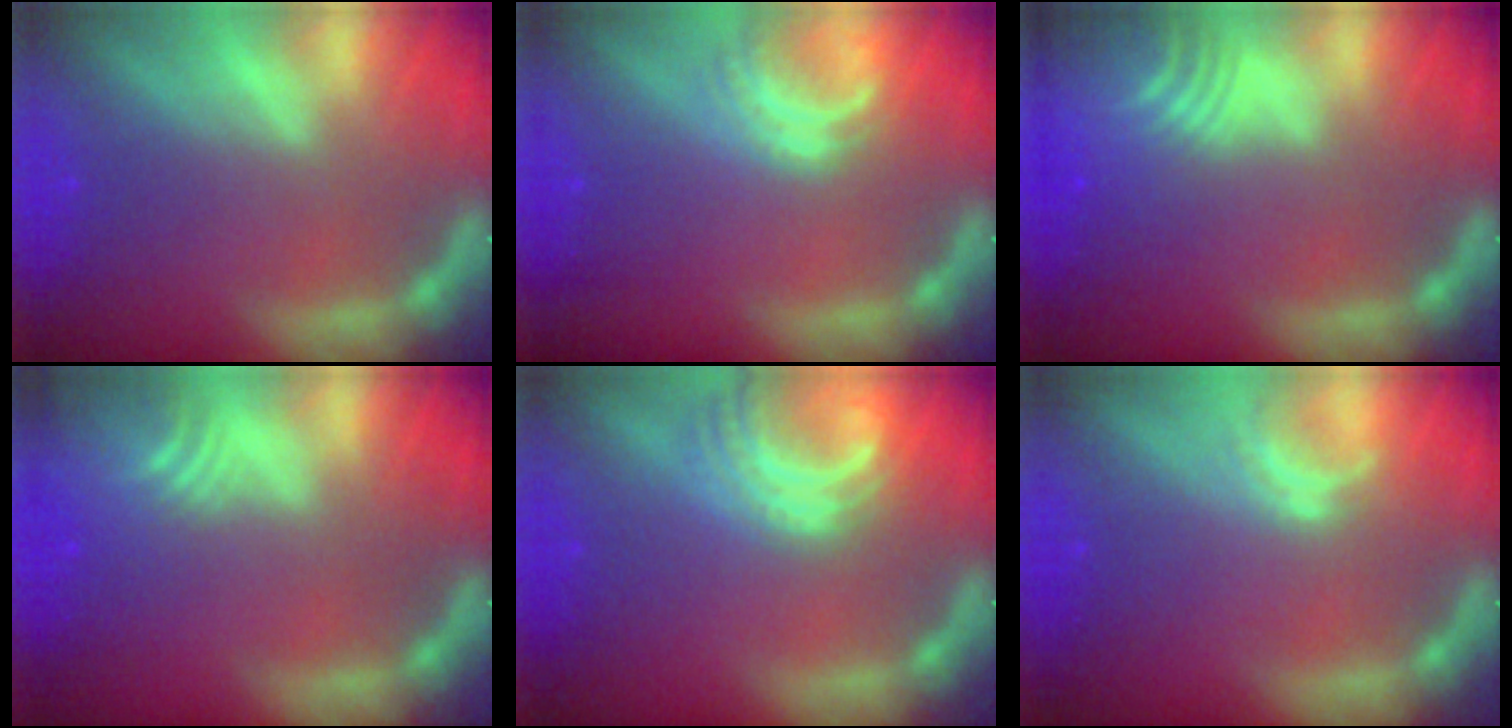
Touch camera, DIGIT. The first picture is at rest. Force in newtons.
{"total": 3.0}
{"total": 10.1}
{"total": 5.1}
{"total": 5.5}
{"total": 1.5}